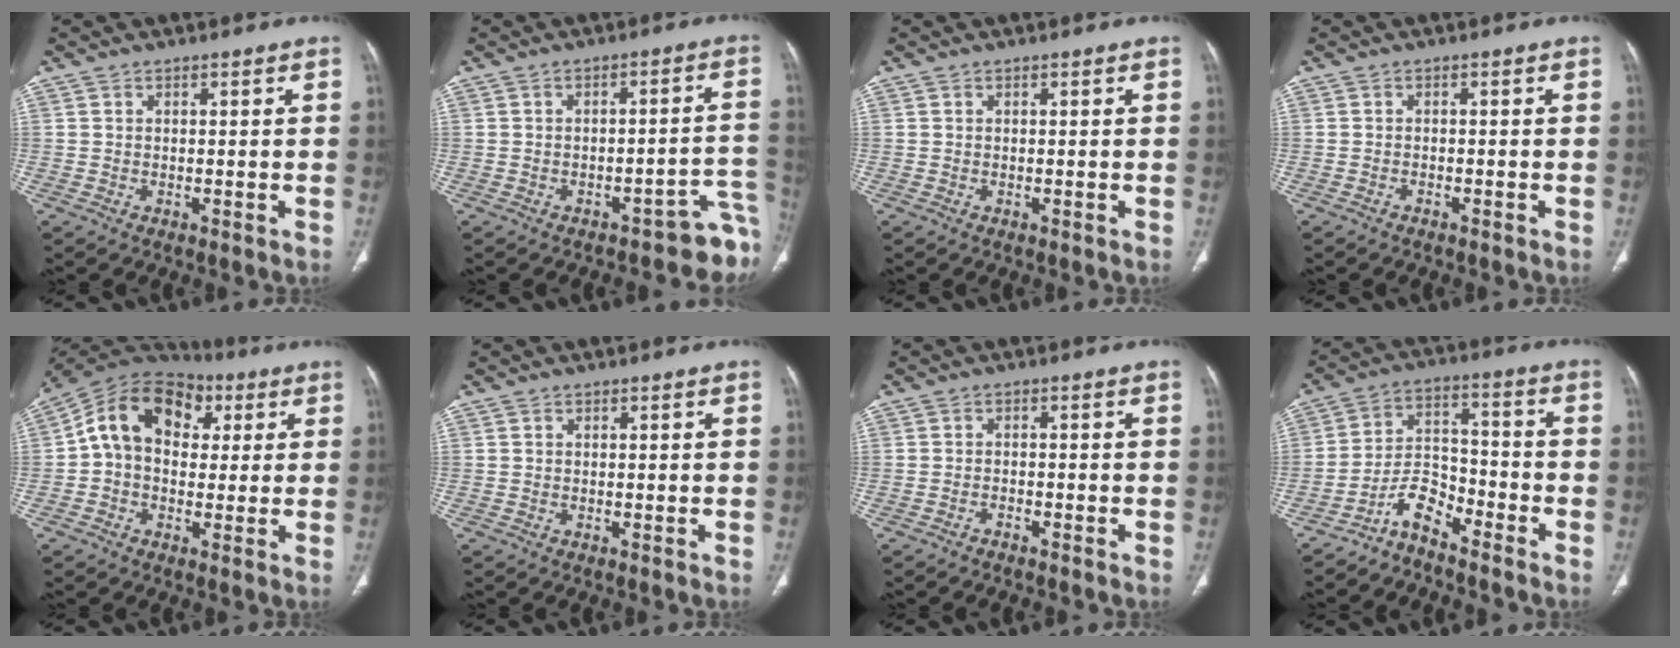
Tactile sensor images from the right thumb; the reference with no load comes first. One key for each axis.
{"total": 8.5, "fx": -5.6, "fy": 3.2, "fz": 5.6, "tx": -0.027, "ty": 0.067, "tz": -0.070}
{"total": 0.0}
{"total": 0.7, "fx": -0.6, "fy": 0.2, "fz": 0.3, "tx": -0.012, "ty": 0.005, "tz": -0.009}
{"total": 14.7, "fx": 3.1, "fy": 10.6, "fz": 9.7, "tx": -0.137, "ty": 0.035, "tz": 0.040}
{"total": 0.0}
{"total": 1.2, "fx": -1.1, "fy": 0.3, "fz": 0.4, "tx": -0.014, "ty": 0.010, "tz": -0.016}
{"total": 6.9, "fx": -5.8, "fy": 2.6, "fz": 2.7, "tx": -0.046, "ty": 0.065, "tz": -0.117}